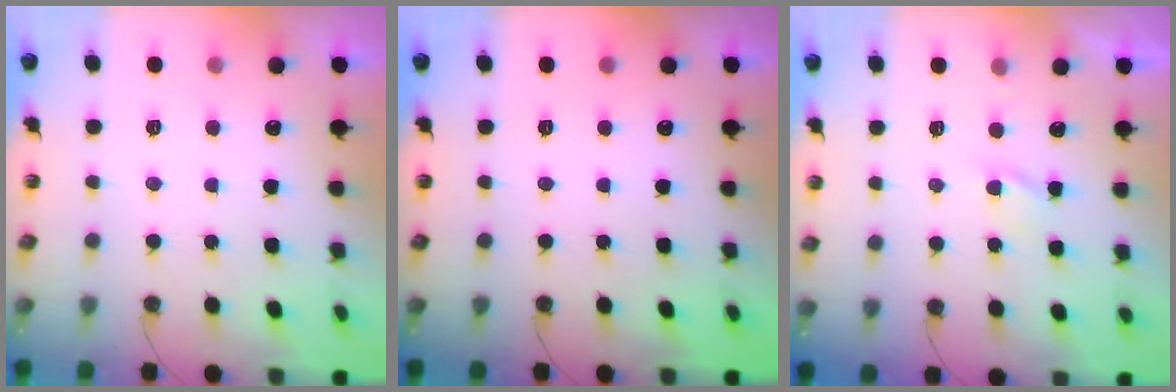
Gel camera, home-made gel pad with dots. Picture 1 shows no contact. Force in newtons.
{"total": 0.0}
{"total": 1.9, "press": 1.9, "slide": 0.4}